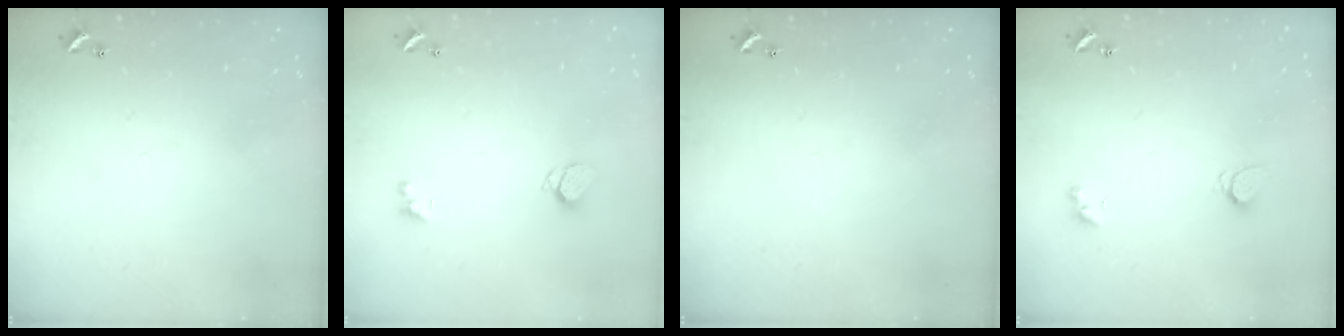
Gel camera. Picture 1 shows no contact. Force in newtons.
{"total": 2.4, "press": 2.3, "slide": 0.6}
{"total": 0.0}
{"total": 2.1, "press": 2.0, "slide": 0.4}